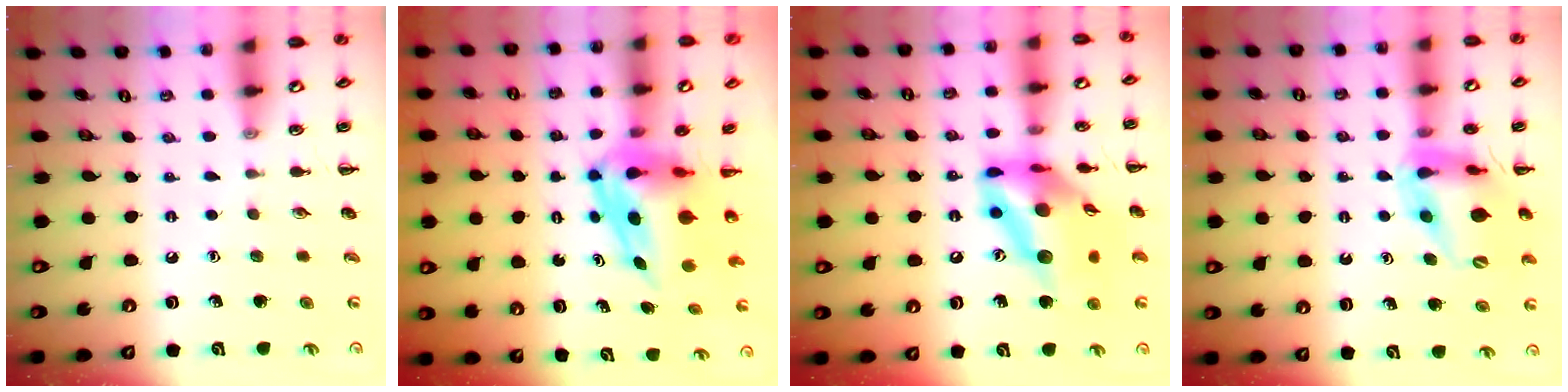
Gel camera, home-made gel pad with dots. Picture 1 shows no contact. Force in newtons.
{"total": 8.4, "press": 8.0, "slide": 2.5}
{"total": 16.9, "press": 16.1, "slide": 5.0}
{"total": 14.3, "press": 13.8, "slide": 4.0}